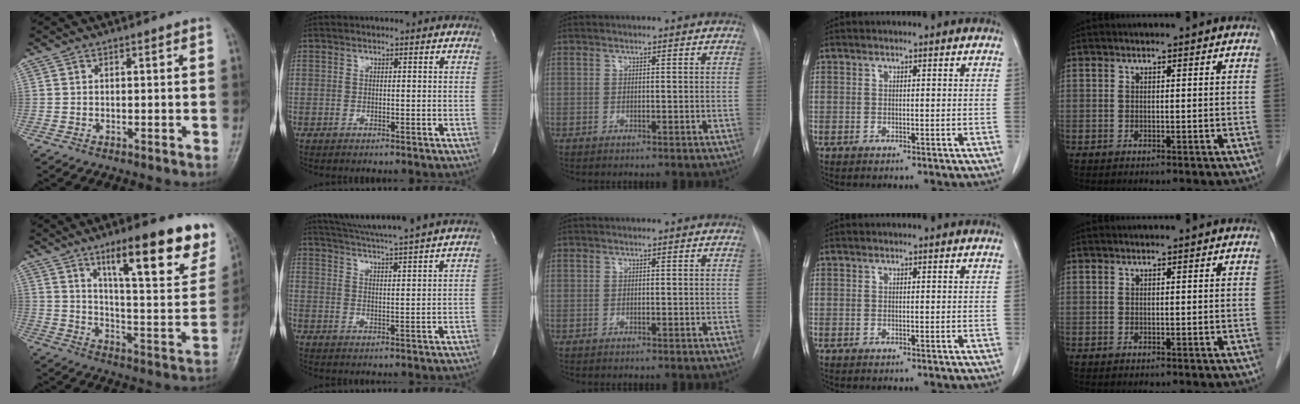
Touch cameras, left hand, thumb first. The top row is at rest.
{"thumb": {"total": 22.1, "force": [13.6, 5.6, 16.4], "torque": [-0.190, -0.061, 0.206]}, "index": {"total": 18.1, "force": [16.6, -1.4, 7.1], "torque": [-0.131, -0.019, 0.224]}}